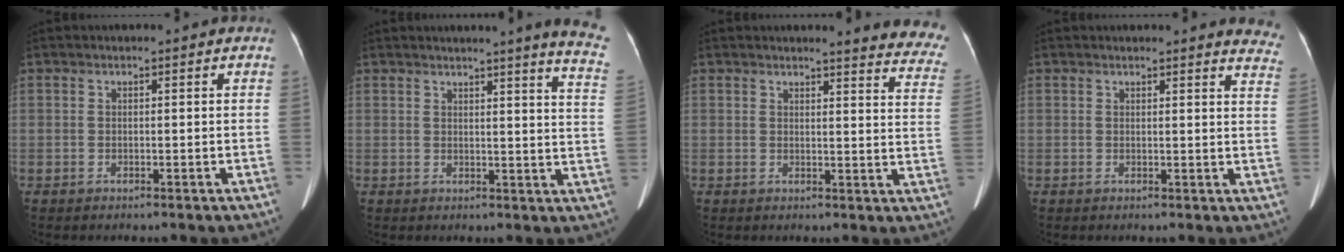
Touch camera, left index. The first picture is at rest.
{"total": 10.8, "force": [9.1, -1.0, 5.8], "torque": [-0.061, -0.064, 0.074]}
{"total": 12.3, "force": [11.8, 0.9, 3.1], "torque": [-0.004, -0.094, 0.092]}
{"total": 7.4, "force": [7.2, 1.0, 1.0], "torque": [0.019, -0.039, 0.039]}